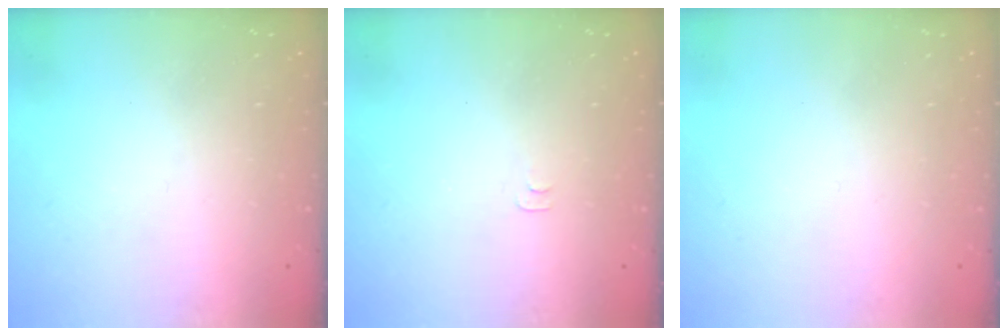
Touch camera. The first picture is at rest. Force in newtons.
{"total": 3.0, "press": 3.0, "slide": 0.3}
{"total": 1.6, "press": 1.6, "slide": 0.1}